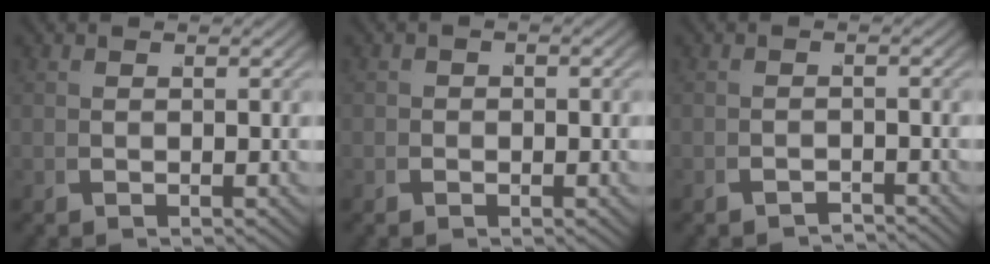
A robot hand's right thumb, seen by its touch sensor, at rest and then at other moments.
{"total": 1.0, "force": [-0.4, 0.9, 0.4], "torque": [-0.004, 0.000, -0.011]}
{"total": 2.0, "force": [-1.9, -0.2, -0.4], "torque": [0.017, -0.001, -0.038]}